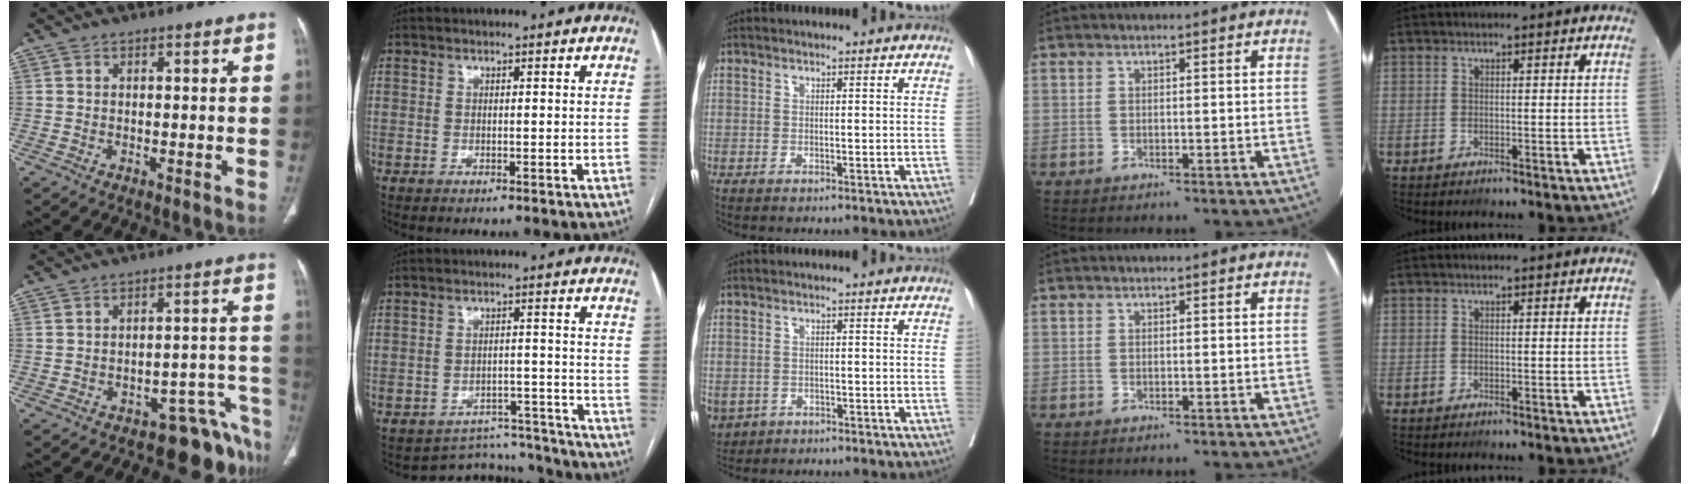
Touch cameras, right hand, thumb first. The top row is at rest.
{"thumb": {"total": 8.2, "force": [-7.4, 3.4, 0.4], "torque": [0.051, 0.107, -0.097]}, "index": {"total": 8.5, "force": [-7.9, 2.6, -1.6], "torque": [0.034, 0.041, -0.103]}, "middle": {"total": 5.8, "force": [-2.8, 4.7, 1.8], "torque": [-0.043, -0.001, -0.040]}}